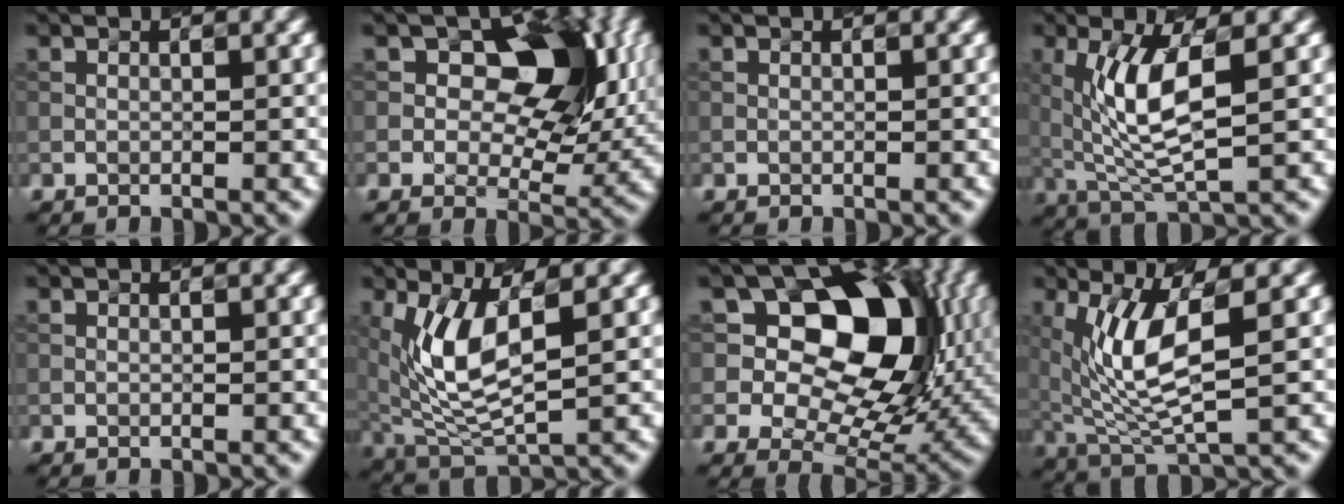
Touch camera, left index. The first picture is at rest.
{"total": 9.0, "force": [2.2, 5.8, 6.5], "torque": [-0.079, 0.000, 0.035]}
{"total": 0.0}
{"total": 6.3, "force": [1.1, 1.6, 6.0], "torque": [-0.128, -0.006, 0.037]}
{"total": 0.0}
{"total": 6.5, "force": [1.5, 2.4, 5.9], "torque": [-0.143, -0.010, 0.046]}
{"total": 12.5, "force": [3.2, 8.6, 8.6], "torque": [-0.104, 0.008, 0.050]}
{"total": 6.6, "force": [1.4, 1.8, 6.2], "torque": [-0.142, -0.007, 0.045]}